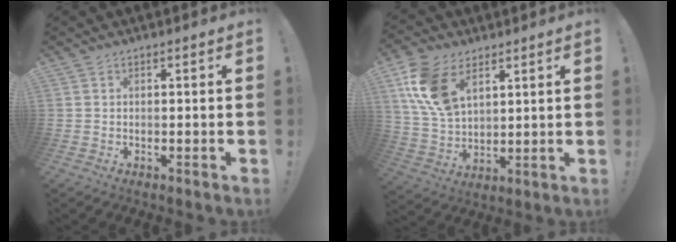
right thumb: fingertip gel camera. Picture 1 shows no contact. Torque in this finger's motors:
{"motor_torque": [0.14, 0.40, 1.53, 0.48, 0.12]}